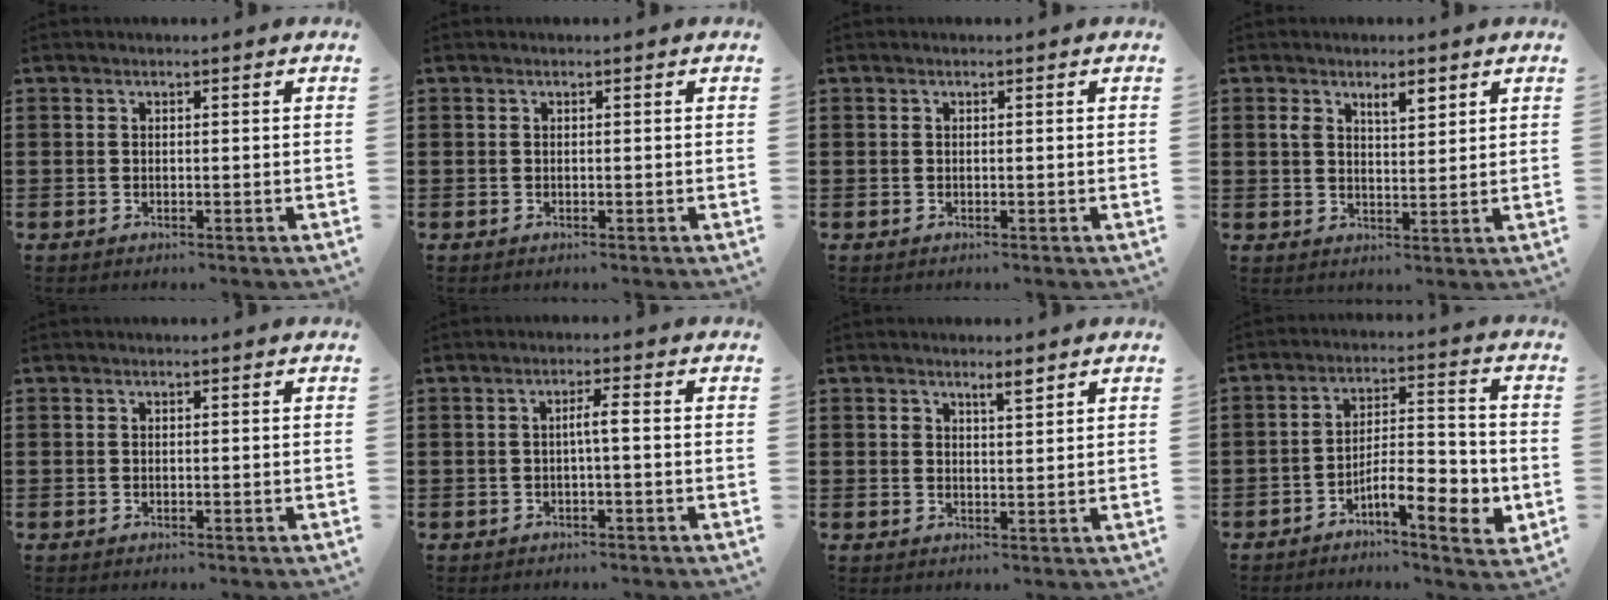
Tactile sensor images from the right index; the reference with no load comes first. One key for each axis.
{"total": 0.0}
{"total": 0.0}
{"total": 4.0, "fx": 2.4, "fy": 1.5, "fz": 2.8, "tx": -0.053, "ty": 0.002, "tz": 0.040}
{"total": 0.0}
{"total": 2.4, "fx": -0.3, "fy": 0.0, "fz": 2.3, "tx": -0.044, "ty": 0.000, "tz": -0.009}
{"total": 2.4, "fx": 1.8, "fy": 0.6, "fz": 1.5, "tx": -0.024, "ty": 0.000, "tz": 0.029}
{"total": 8.4, "fx": -4.2, "fy": 2.3, "fz": 6.9, "tx": -0.111, "ty": 0.000, "tz": -0.075}